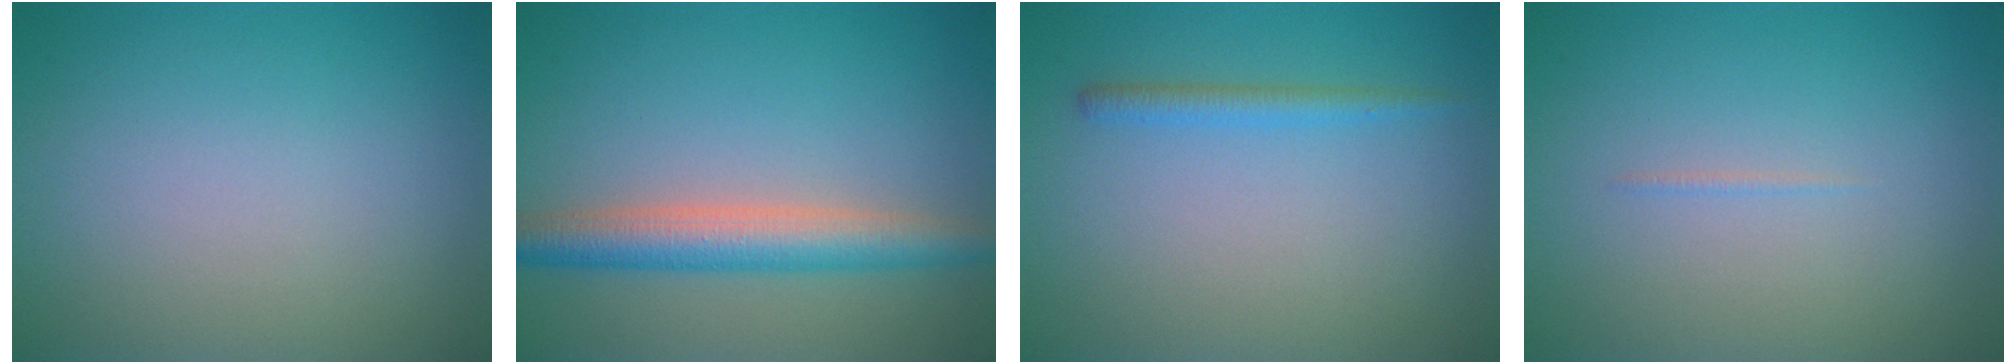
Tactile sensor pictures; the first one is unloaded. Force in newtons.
{"total": 4.8, "press": 4.8, "slide": 0.2}
{"total": 1.4, "press": 1.4, "slide": 0.1}
{"total": 0.7, "press": 0.7, "slide": 0.2}